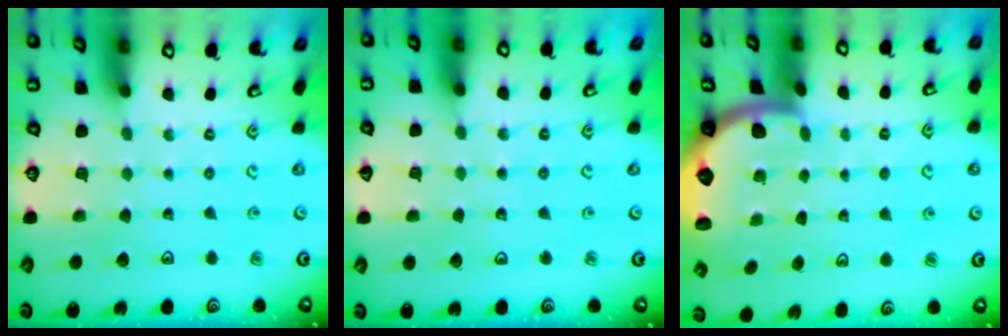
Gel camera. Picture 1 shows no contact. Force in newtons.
{"total": 3.1, "press": 3.1, "slide": 0.2}
{"total": 1.6, "press": 1.6, "slide": 0.1}